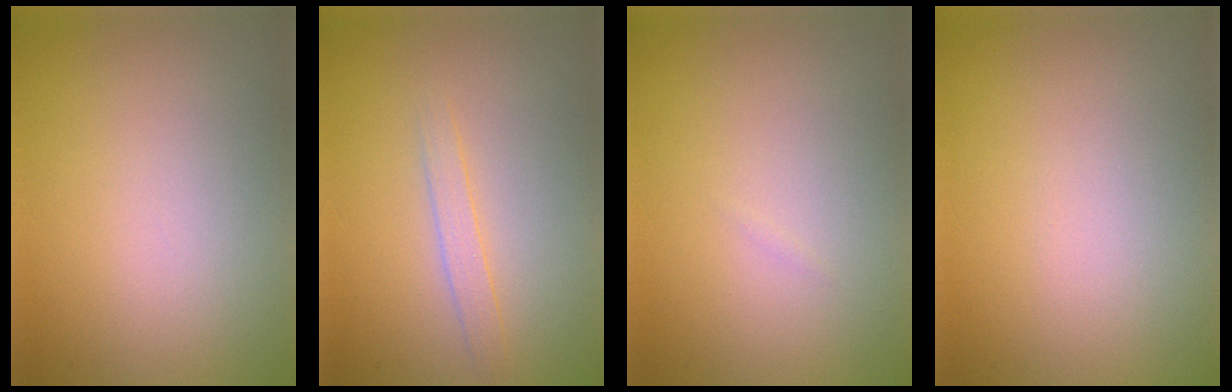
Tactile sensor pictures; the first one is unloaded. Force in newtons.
{"total": 1.3, "press": 1.3, "slide": 0.0}
{"total": 0.0}
{"total": 0.0}